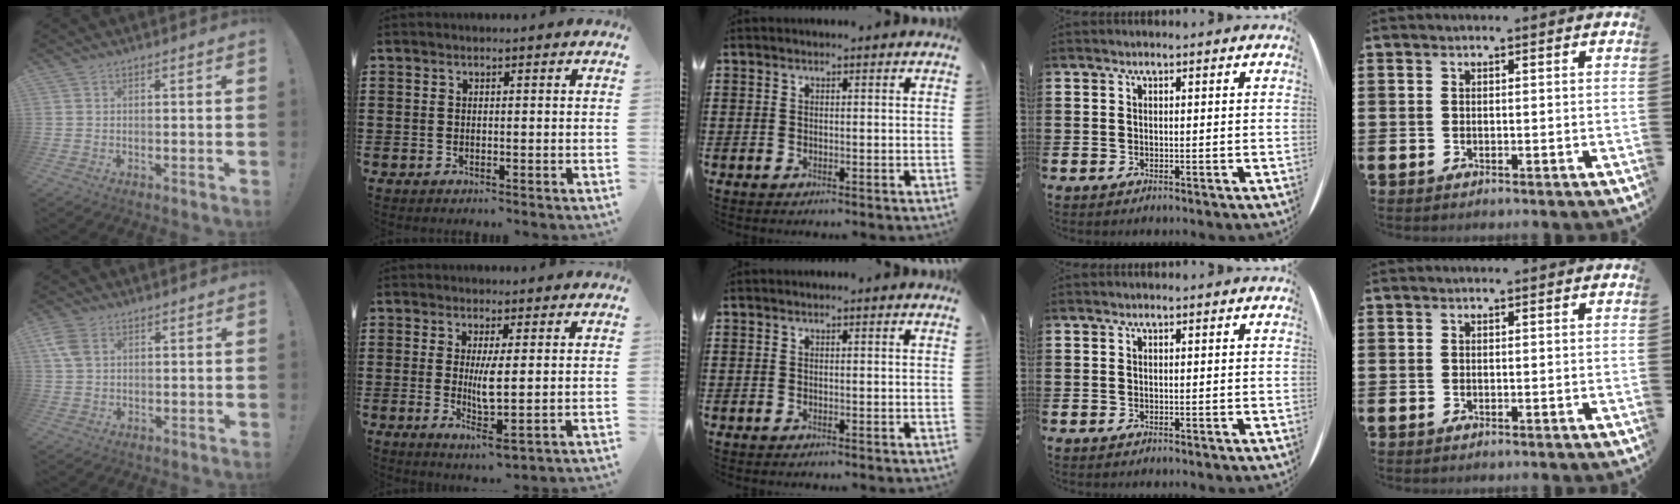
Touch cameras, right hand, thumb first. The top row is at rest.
{"thumb": {"total": 5.8, "force": [2.2, 3.8, 3.7], "torque": [-0.075, 0.001, 0.045]}, "index": {"total": 5.0, "force": [0.5, 0.7, 5.0], "torque": [-0.086, -0.007, 0.005]}}